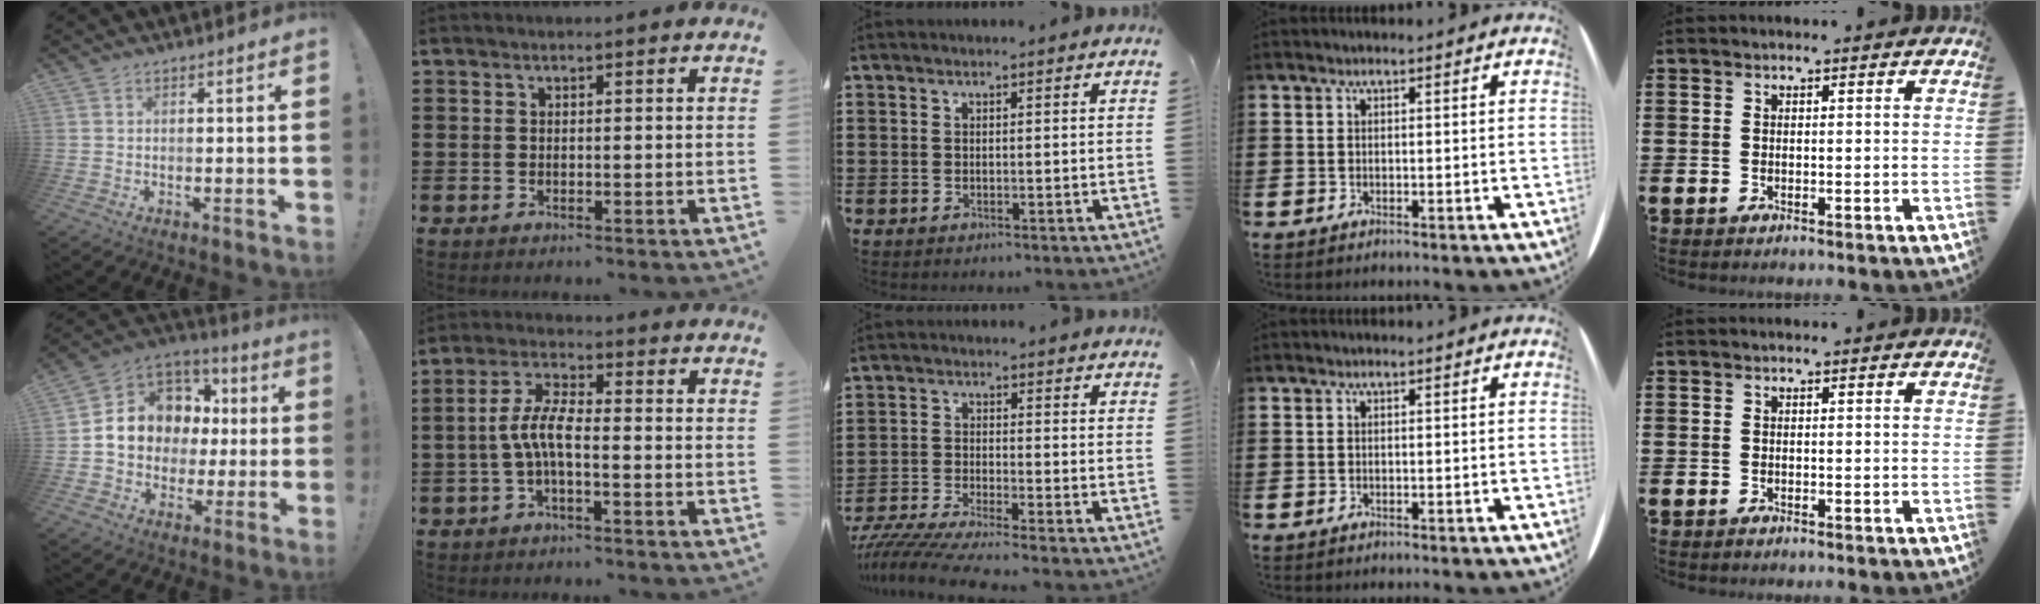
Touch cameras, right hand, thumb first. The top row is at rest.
{"thumb": {"total": 12.3, "force": [1.0, 10.9, 5.5], "torque": [-0.074, -0.004, 0.034]}, "index": {"total": 6.0, "force": [-1.5, 1.7, 5.6], "torque": [-0.133, -0.008, -0.036]}, "middle": {"total": 5.2, "force": [-4.9, -0.5, 1.5], "torque": [-0.049, -0.022, -0.102]}}